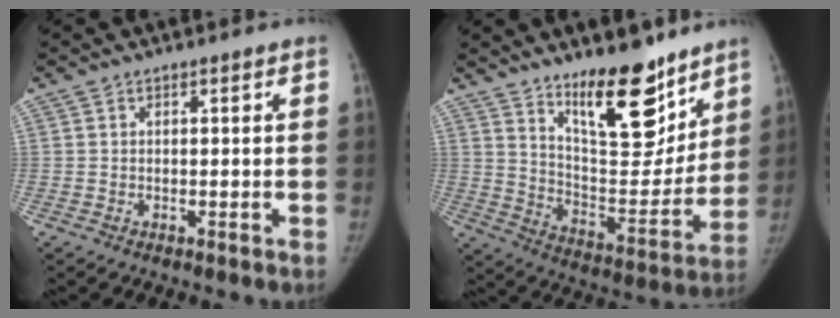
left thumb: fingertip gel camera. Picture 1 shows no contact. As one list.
[{"total": 19.1, "force": [13.1, 6.9, 12.0], "torque": [-0.127, -0.111, 0.213]}]